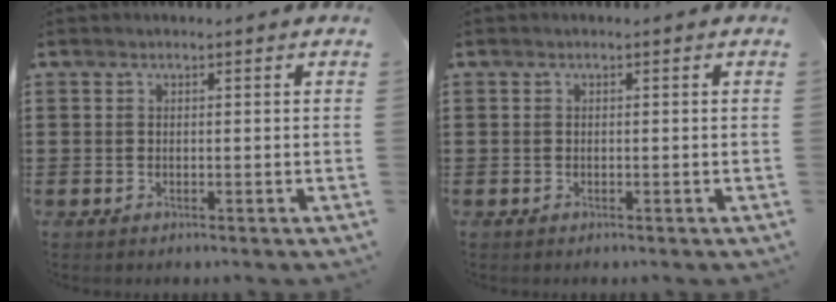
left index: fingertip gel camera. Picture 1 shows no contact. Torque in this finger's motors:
{"motor_torque": [0.00, 0.00, 0.00, 0.00]}